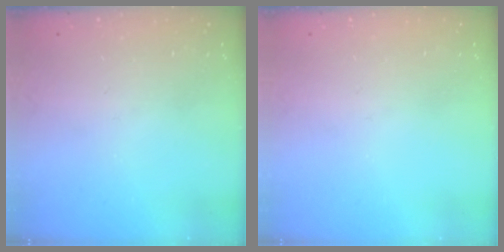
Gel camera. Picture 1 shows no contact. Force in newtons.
{"total": 0.0}